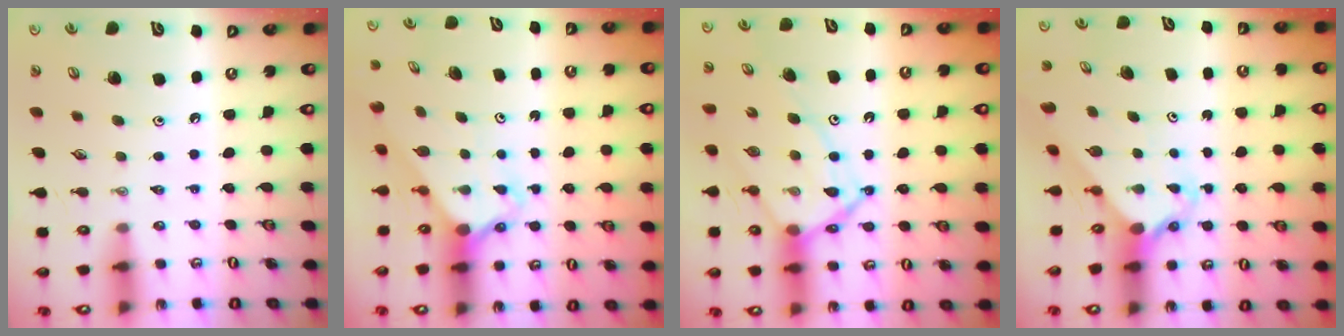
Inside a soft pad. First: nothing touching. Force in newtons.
{"total": 2.6, "press": 2.6, "slide": 0.2}
{"total": 13.4, "press": 13.4, "slide": 1.3}
{"total": 2.5, "press": 2.5, "slide": 0.2}